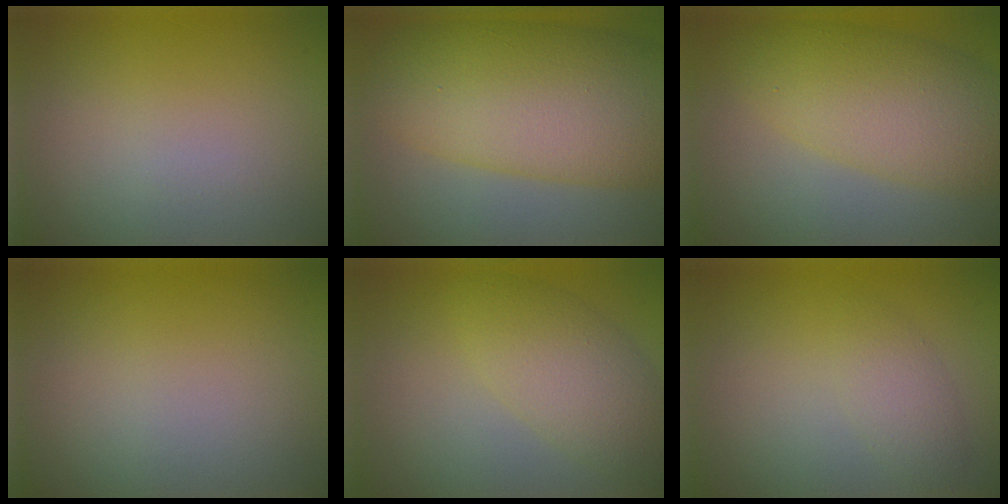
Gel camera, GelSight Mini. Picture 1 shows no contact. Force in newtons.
{"total": 11.5, "press": 11.5, "slide": 0.2}
{"total": 7.1, "press": 7.1, "slide": 0.1}
{"total": 0.0}
{"total": 4.5, "press": 4.5, "slide": 0.1}
{"total": 1.8, "press": 1.8, "slide": 0.0}